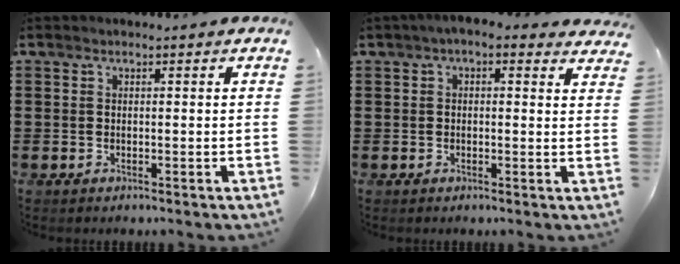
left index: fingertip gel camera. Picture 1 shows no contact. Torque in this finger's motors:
{"motor_torque": [2.14, 0.00, 0.26, 0.07]}